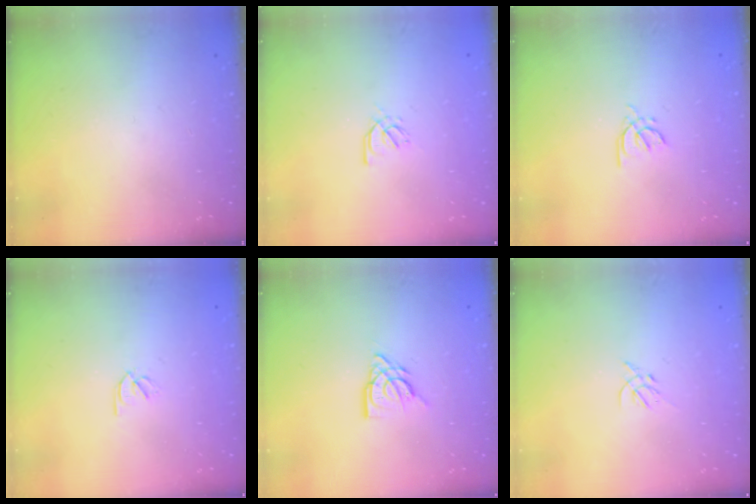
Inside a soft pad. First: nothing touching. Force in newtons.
{"total": 2.1, "press": 2.0, "slide": 0.7}
{"total": 2.8, "press": 2.7, "slide": 0.8}
{"total": 1.8, "press": 1.7, "slide": 0.5}
{"total": 9.2, "press": 9.1, "slide": 0.8}
{"total": 1.4, "press": 1.3, "slide": 0.5}